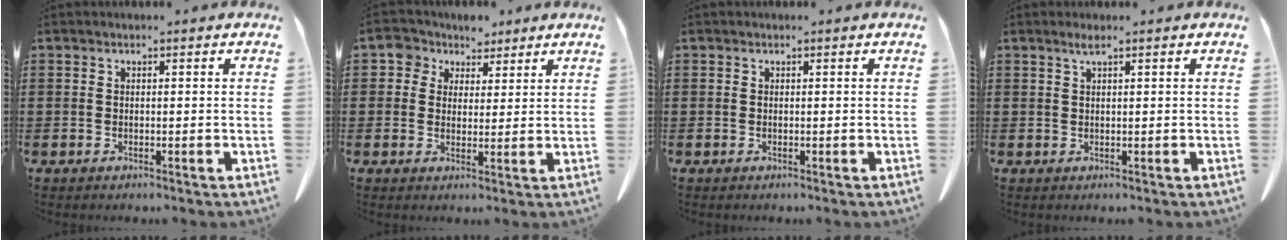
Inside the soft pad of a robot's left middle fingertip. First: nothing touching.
{"total": 4.7, "force": [2.9, 3.6, 0.7], "torque": [-0.039, 0.007, 0.052]}
{"total": 0.0}
{"total": 1.2, "force": [0.8, 0.0, 0.9], "torque": [-0.020, 0.000, 0.014]}